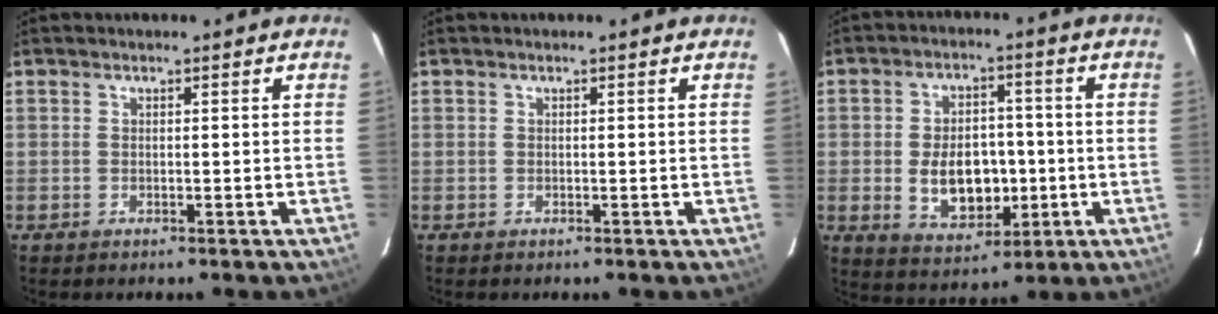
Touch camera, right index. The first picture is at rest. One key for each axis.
{"total": 0.0}
{"total": 11.2, "fx": -1.7, "fy": 7.3, "fz": 8.3, "tx": -0.161, "ty": 0.005, "tz": -0.009}